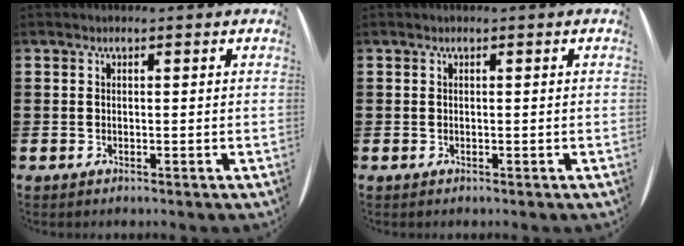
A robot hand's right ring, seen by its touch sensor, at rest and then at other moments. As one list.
[{"total": 0.0}]